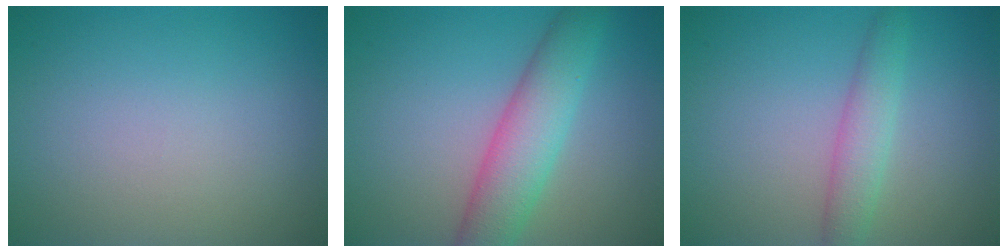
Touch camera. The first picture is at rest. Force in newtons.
{"total": 5.6, "press": 5.6, "slide": 0.2}
{"total": 2.7, "press": 2.7, "slide": 0.0}